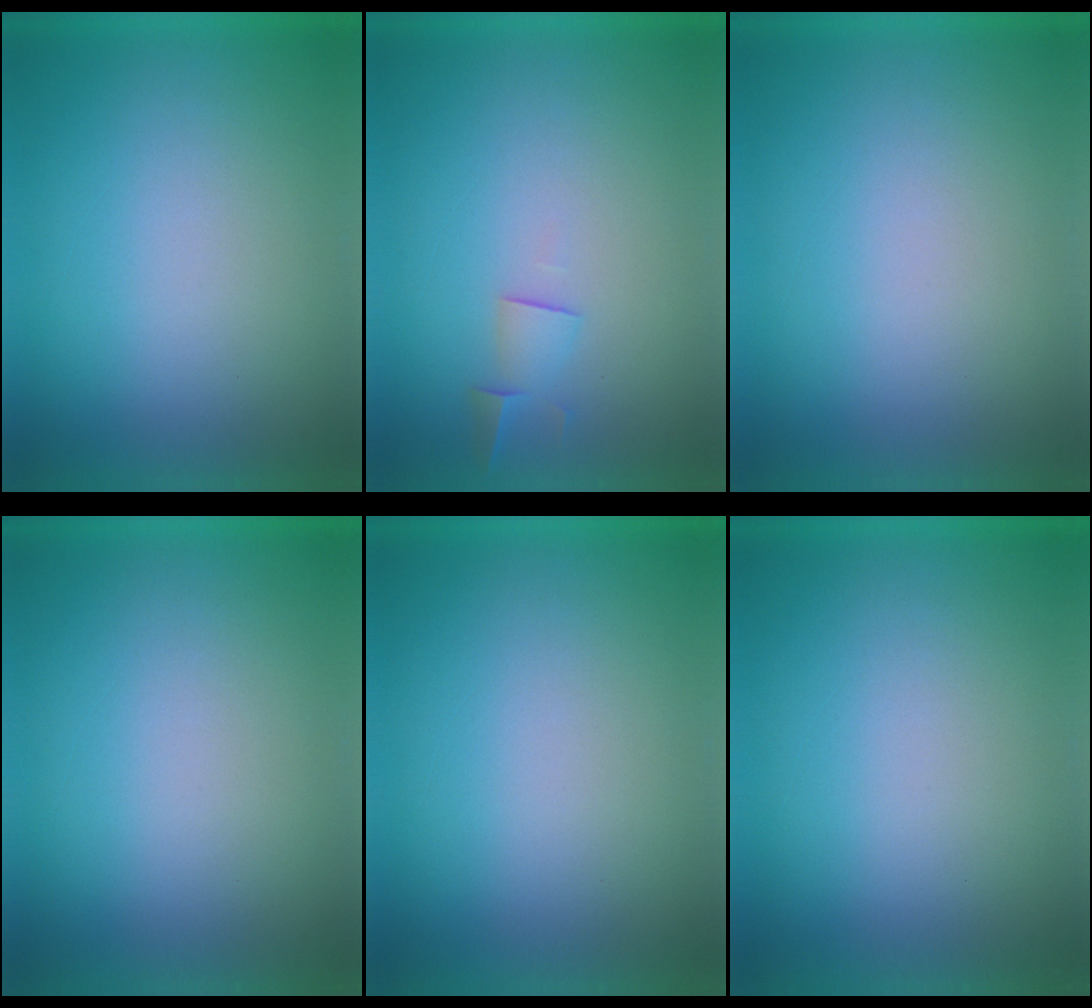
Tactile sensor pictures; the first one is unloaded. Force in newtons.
{"total": 1.9}
{"total": 0.0}
{"total": 1.1}
{"total": 0.0}
{"total": 1.2}